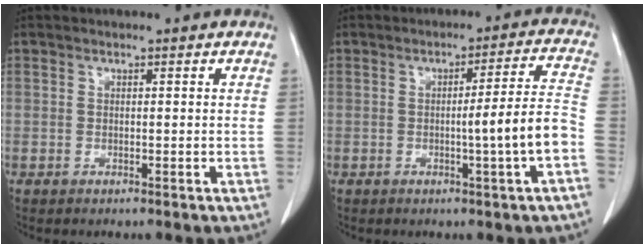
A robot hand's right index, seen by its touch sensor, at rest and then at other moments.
{"total": 7.9, "force": [-2.2, -1.1, 7.5], "torque": [-0.101, 0.002, -0.032]}